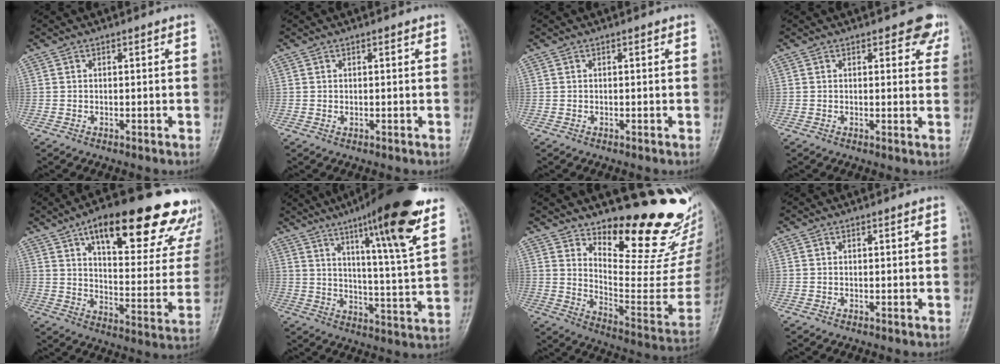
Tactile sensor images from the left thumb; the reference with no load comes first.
{"total": 0.7, "force": [0.3, 0.4, 0.5], "torque": [-0.006, -0.001, 0.005]}
{"total": 0.0}
{"total": 4.5, "force": [2.9, 2.3, 2.6], "torque": [0.002, -0.011, 0.028]}
{"total": 29.2, "force": [17.9, 10.8, 20.4], "torque": [-0.239, -0.044, 0.244]}
{"total": 20.1, "force": [12.0, 1.9, 16.0], "torque": [-0.217, -0.055, 0.178]}
{"total": 21.6, "force": [17.5, 6.3, 11.0], "torque": [-0.106, -0.158, 0.252]}
{"total": 0.0}